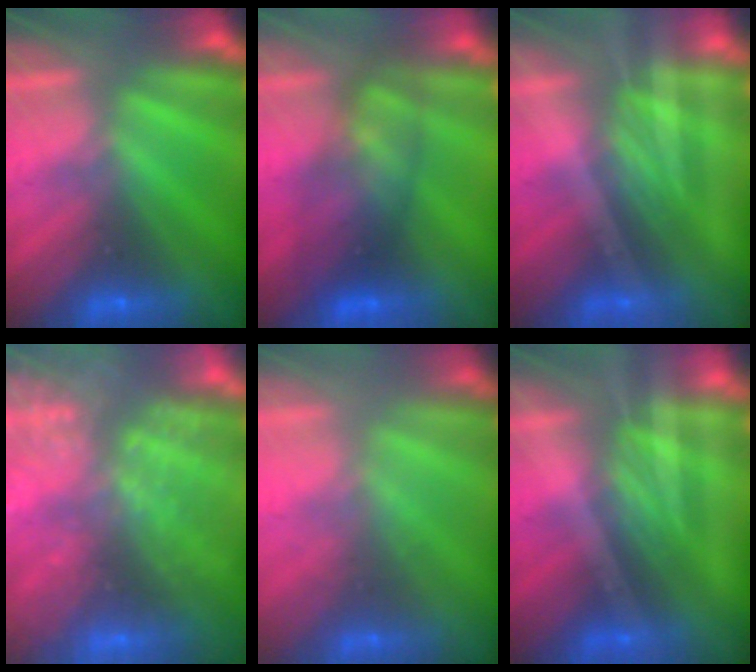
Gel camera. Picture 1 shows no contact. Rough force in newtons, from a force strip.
{"total": 5.5}
{"total": 1.9}
{"total": 6.3}
{"total": 2.1}
{"total": 1.9}